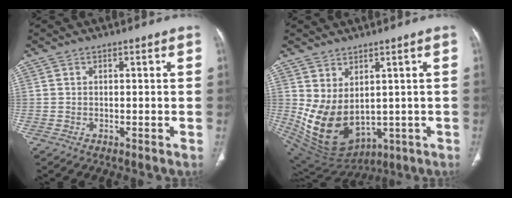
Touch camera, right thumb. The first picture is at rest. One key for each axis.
{"total": 12.4, "fx": 0.8, "fy": 8.1, "fz": 9.3, "tx": -0.151, "ty": -0.021, "tz": 0.056}